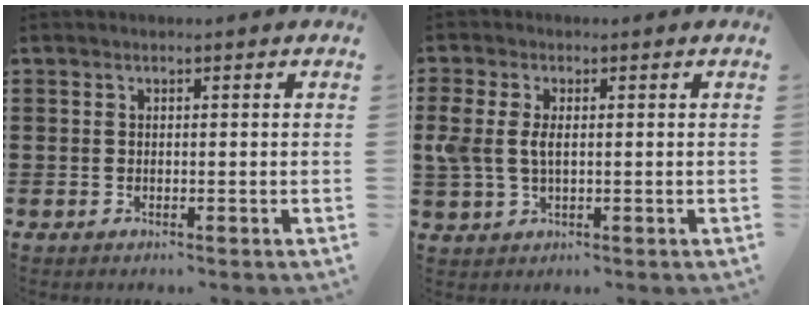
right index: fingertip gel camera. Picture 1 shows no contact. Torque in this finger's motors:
{"motor_torque": [1.27, 0.22, 0.40, 0.15]}